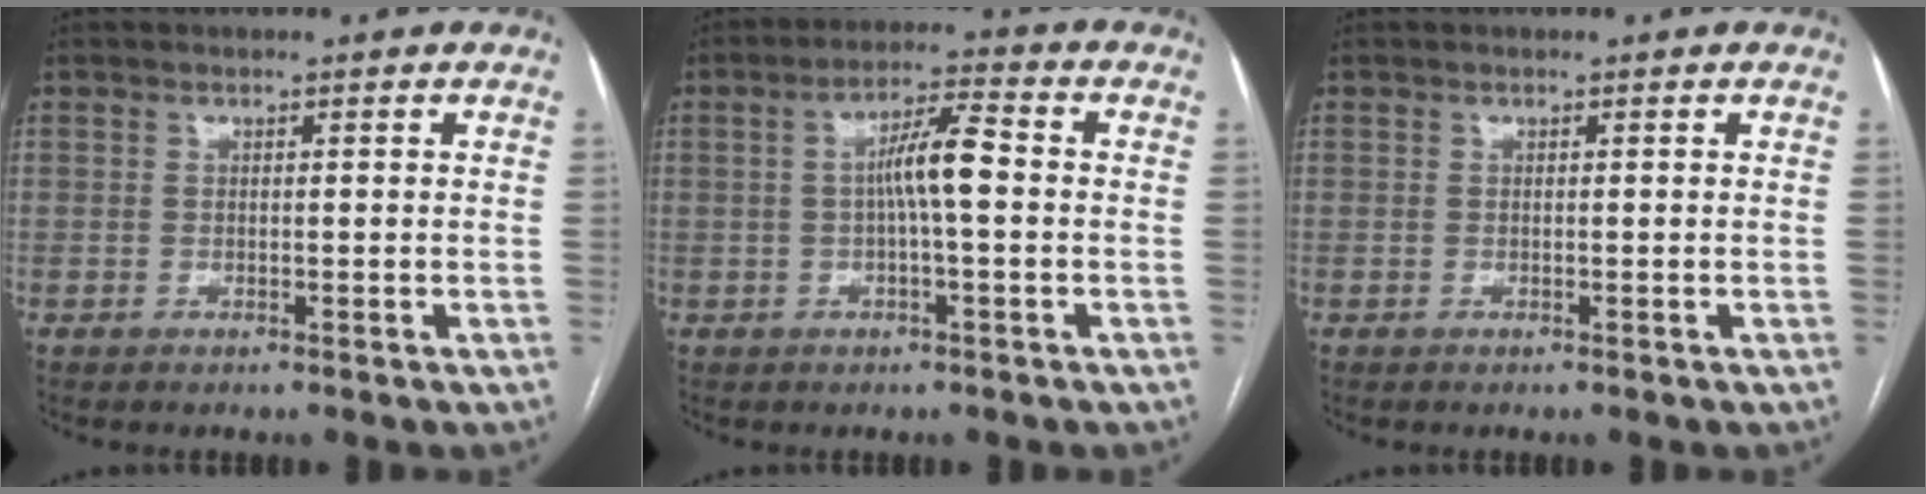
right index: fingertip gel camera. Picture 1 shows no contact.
{"total": 6.5, "force": [-0.1, 0.7, 6.5], "torque": [-0.117, 0.016, -0.003]}
{"total": 0.0}